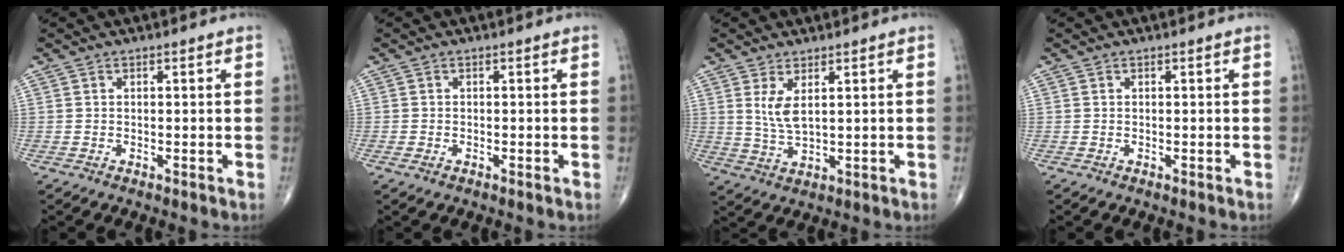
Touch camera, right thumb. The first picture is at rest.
{"total": 0.8, "force": [-0.4, 0.5, 0.5], "torque": [-0.014, 0.000, -0.007]}
{"total": 4.7, "force": [1.8, 1.7, 4.0], "torque": [-0.082, -0.017, 0.046]}
{"total": 0.0}